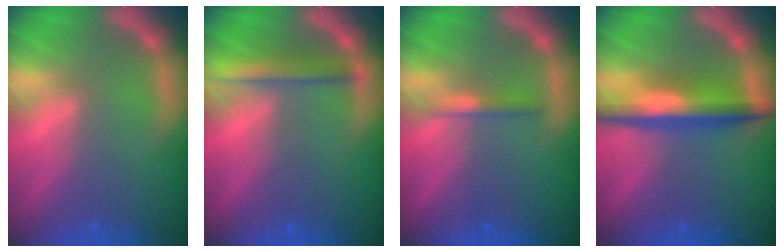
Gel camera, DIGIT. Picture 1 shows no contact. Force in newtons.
{"total": 2.9}
{"total": 1.4}
{"total": 6.0}